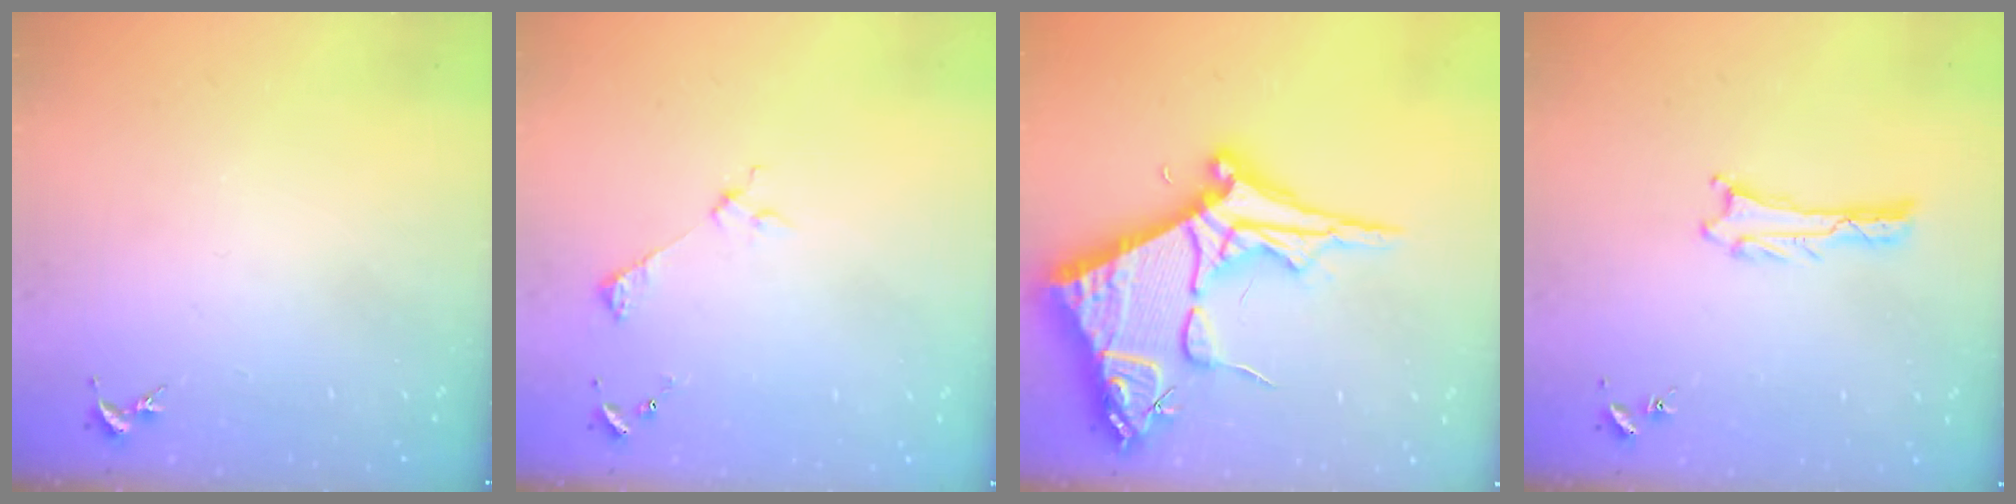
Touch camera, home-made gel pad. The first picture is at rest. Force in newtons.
{"total": 2.5, "press": 2.5, "slide": 0.2}
{"total": 16.1, "press": 16.1, "slide": 1.6}
{"total": 0.8, "press": 0.7, "slide": 0.1}